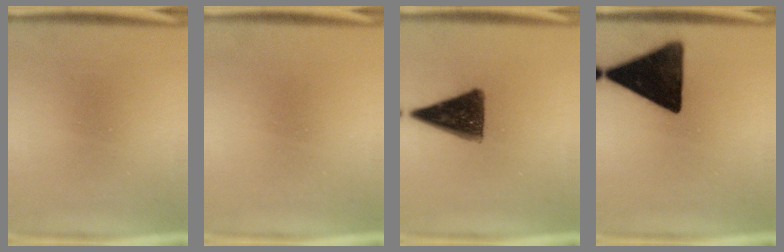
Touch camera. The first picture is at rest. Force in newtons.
{"total": 1.6}
{"total": 12.5}
{"total": 15.6}